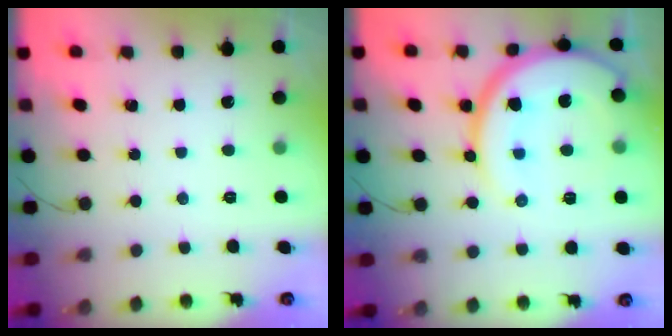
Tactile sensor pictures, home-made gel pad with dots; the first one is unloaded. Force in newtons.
{"total": 18.7, "press": 18.6, "slide": 2.1}